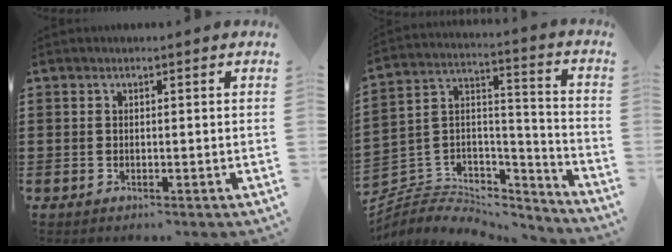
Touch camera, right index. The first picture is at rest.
{"total": 5.3, "force": [-4.6, 2.5, 0.6], "torque": [-0.027, -0.001, -0.098]}